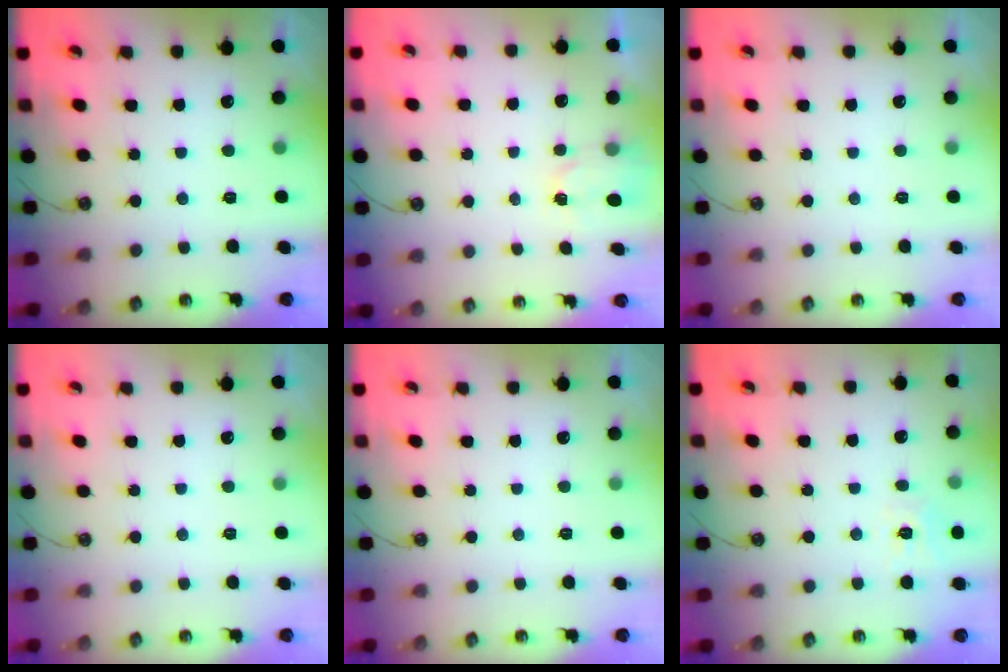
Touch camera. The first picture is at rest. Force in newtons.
{"total": 1.8, "press": 1.7, "slide": 0.3}
{"total": 0.0}
{"total": 0.0}
{"total": 0.0}
{"total": 7.3, "press": 7.3, "slide": 0.8}